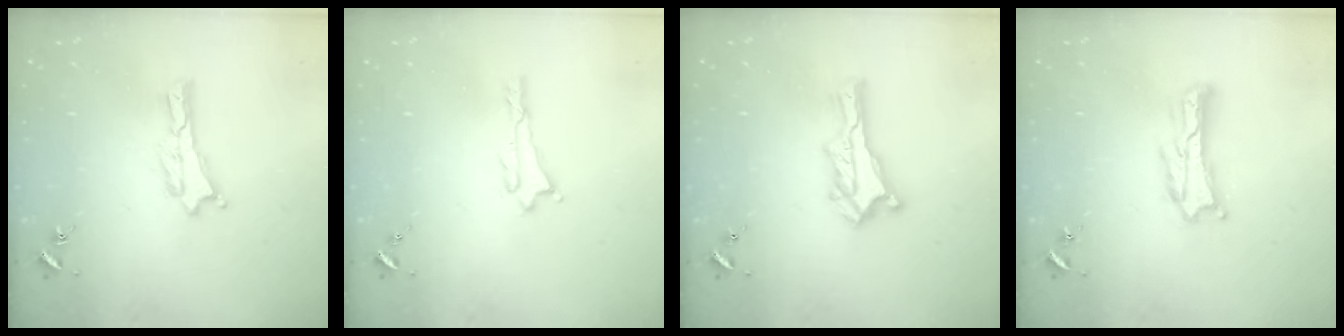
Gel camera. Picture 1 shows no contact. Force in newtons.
{"total": 0.0}
{"total": 0.6, "press": 0.5, "slide": 0.2}
{"total": 2.4, "press": 2.4, "slide": 0.3}